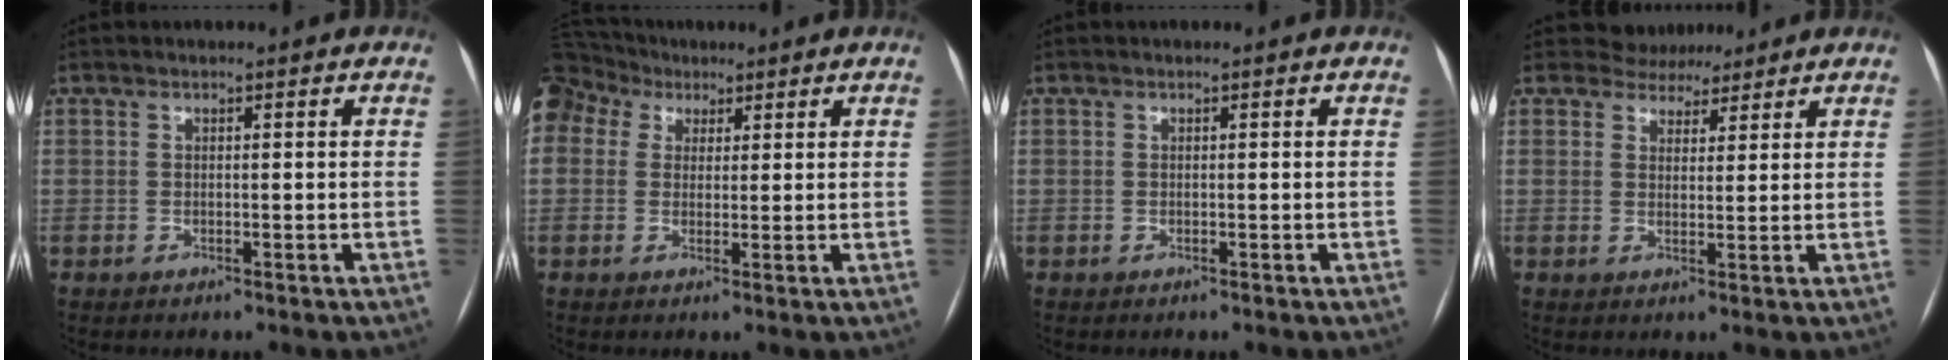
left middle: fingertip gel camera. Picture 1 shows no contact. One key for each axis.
{"total": 10.8, "fx": 6.0, "fy": 8.1, "fz": 3.8, "tx": -0.110, "ty": 0.062, "tz": 0.115}
{"total": 0.0}
{"total": 4.4, "fx": 3.9, "fy": 2.0, "fz": 0.0, "tx": 0.006, "ty": 0.006, "tz": 0.053}